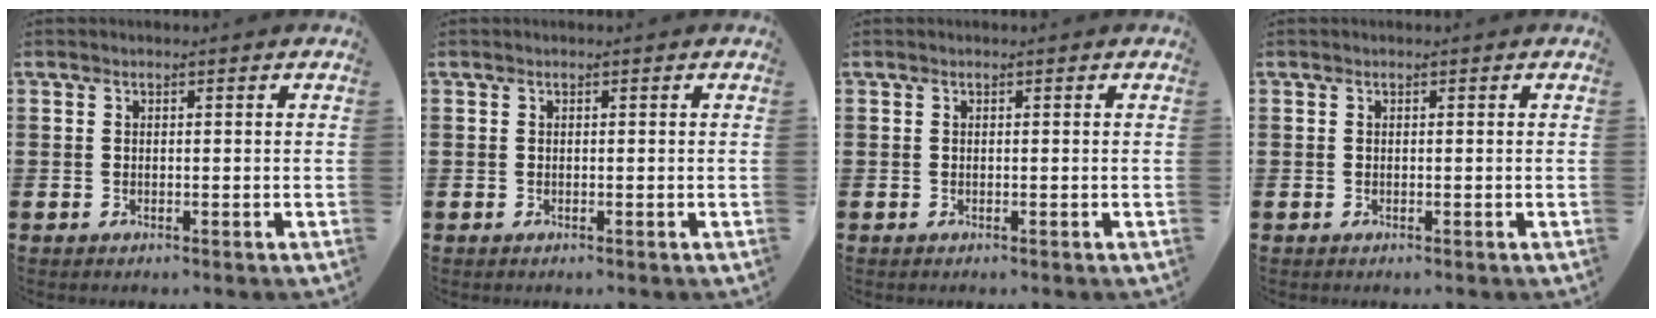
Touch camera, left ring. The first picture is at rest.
{"total": 0.0}
{"total": 0.0}
{"total": 0.0}